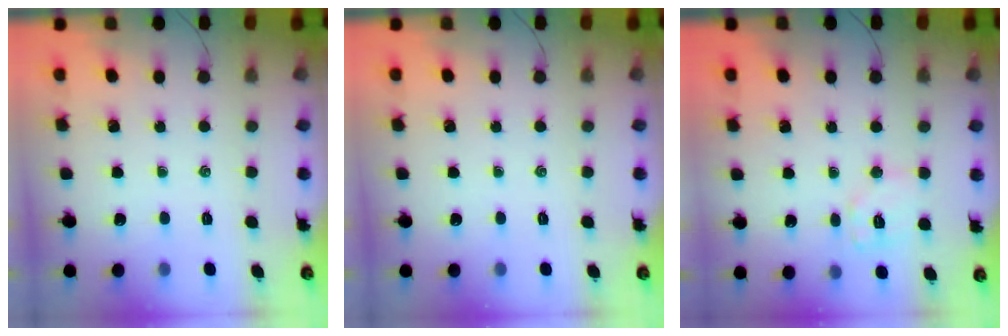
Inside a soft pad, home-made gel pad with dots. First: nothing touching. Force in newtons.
{"total": 0.0}
{"total": 8.6, "press": 8.6, "slide": 0.4}